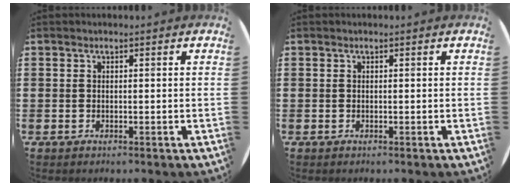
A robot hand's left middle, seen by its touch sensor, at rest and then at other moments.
{"total": 0.0}